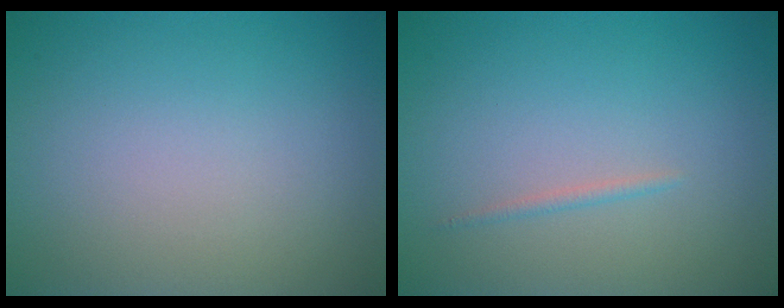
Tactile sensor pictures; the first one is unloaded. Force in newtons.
{"total": 0.6, "press": 0.6, "slide": 0.1}